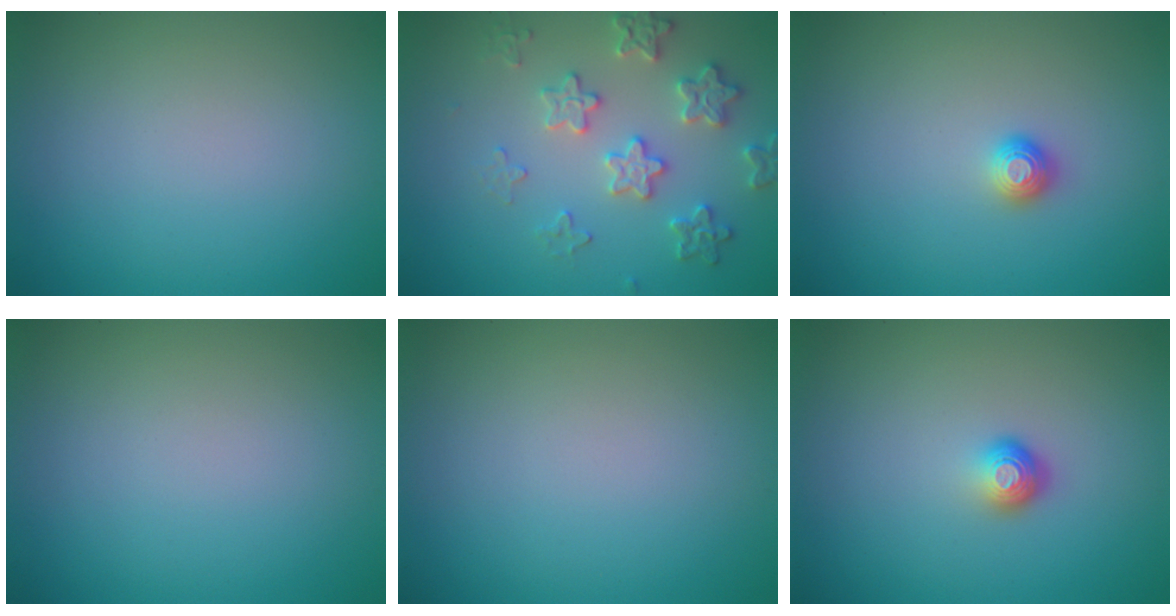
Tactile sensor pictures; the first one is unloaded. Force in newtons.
{"total": 3.5, "press": 3.5, "slide": 0.5}
{"total": 1.1, "press": 1.0, "slide": 0.2}
{"total": 0.0}
{"total": 0.0}
{"total": 1.8, "press": 1.1, "slide": 1.4}